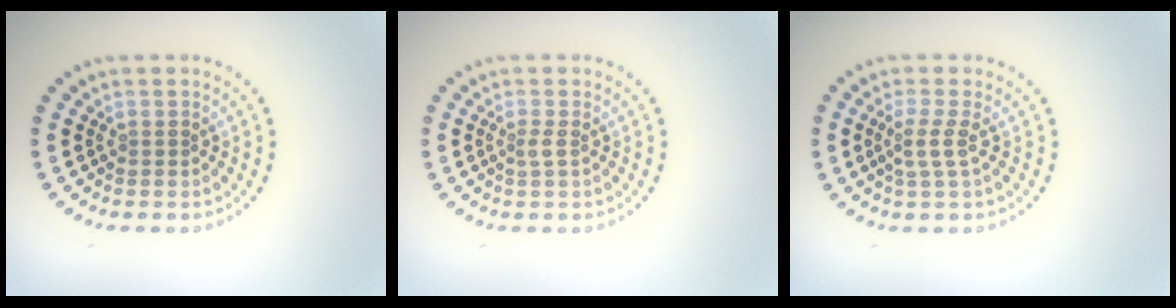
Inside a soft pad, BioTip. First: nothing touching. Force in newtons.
{"total": 1.0, "press": 0.7, "slide": 0.7}
{"total": 2.0, "press": 1.4, "slide": 1.4}